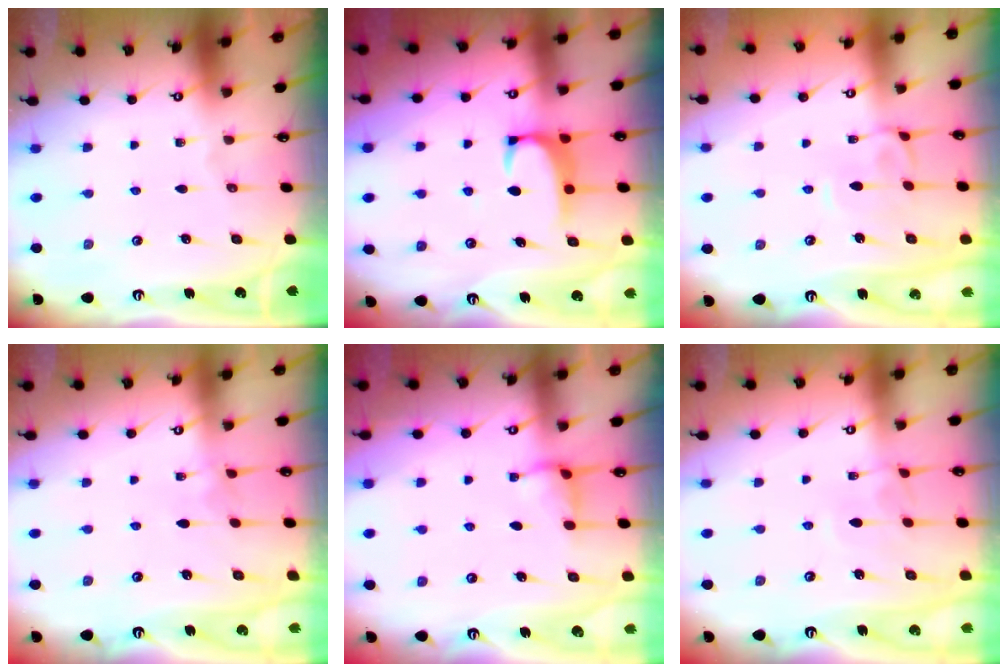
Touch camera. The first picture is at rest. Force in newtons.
{"total": 1.8, "press": 1.7, "slide": 0.4}
{"total": 2.1, "press": 1.9, "slide": 0.7}
{"total": 2.7, "press": 2.6, "slide": 0.3}
{"total": 2.5, "press": 2.5, "slide": 0.5}
{"total": 1.2, "press": 1.2, "slide": 0.4}